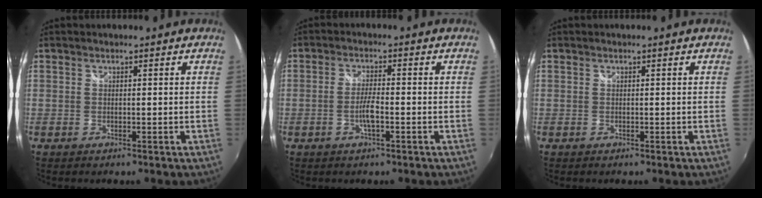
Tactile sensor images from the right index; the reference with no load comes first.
{"total": 3.7, "force": [-1.3, 0.6, 3.4], "torque": [-0.070, 0.001, -0.026]}
{"total": 0.0}